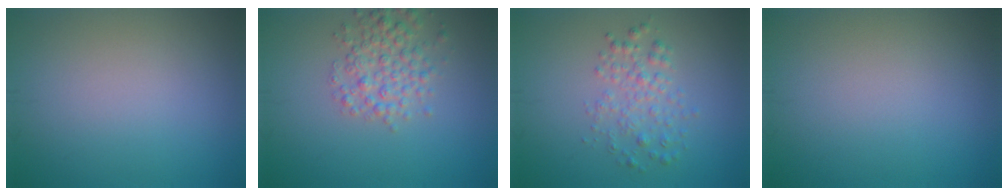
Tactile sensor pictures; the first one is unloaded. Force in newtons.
{"total": 3.6, "press": 3.6, "slide": 0.1}
{"total": 2.5, "press": 2.5, "slide": 0.0}
{"total": 0.0}